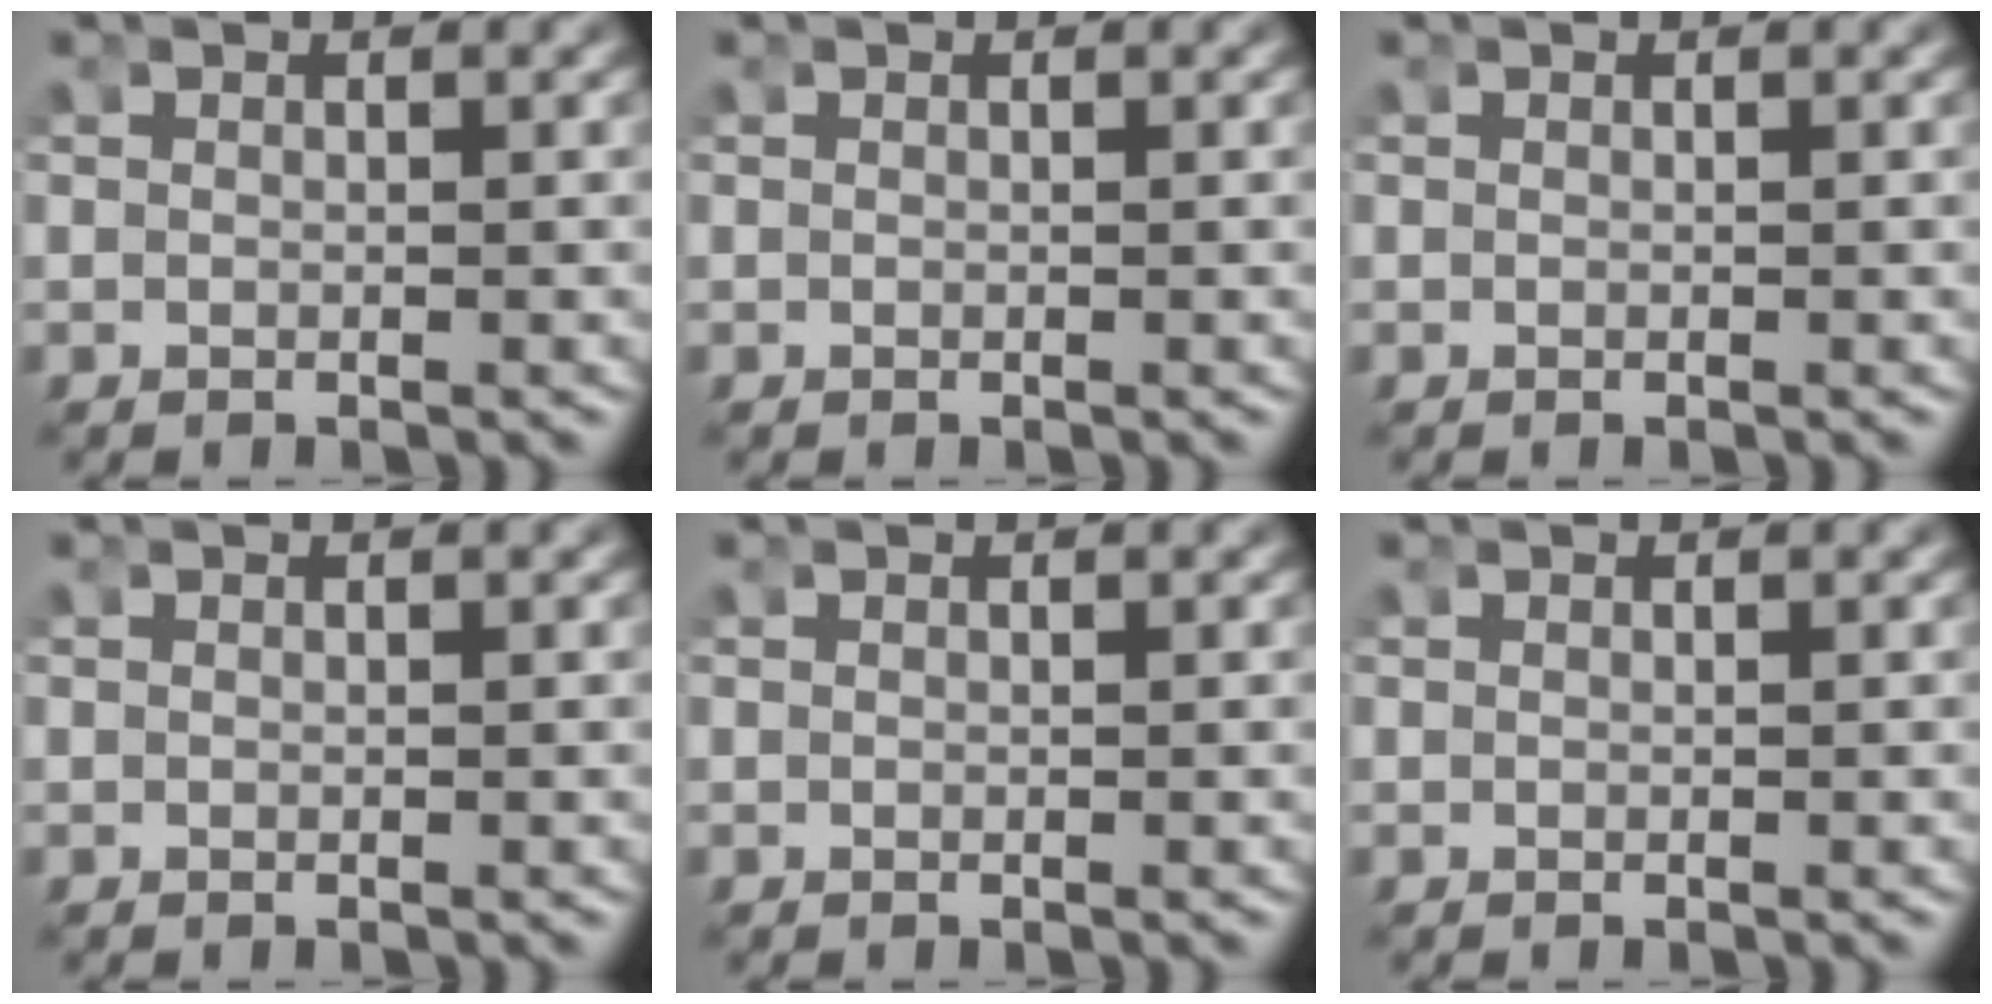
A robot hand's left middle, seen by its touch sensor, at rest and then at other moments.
{"total": 0.0}
{"total": 0.0}
{"total": 0.0}
{"total": 0.0}
{"total": 0.0}